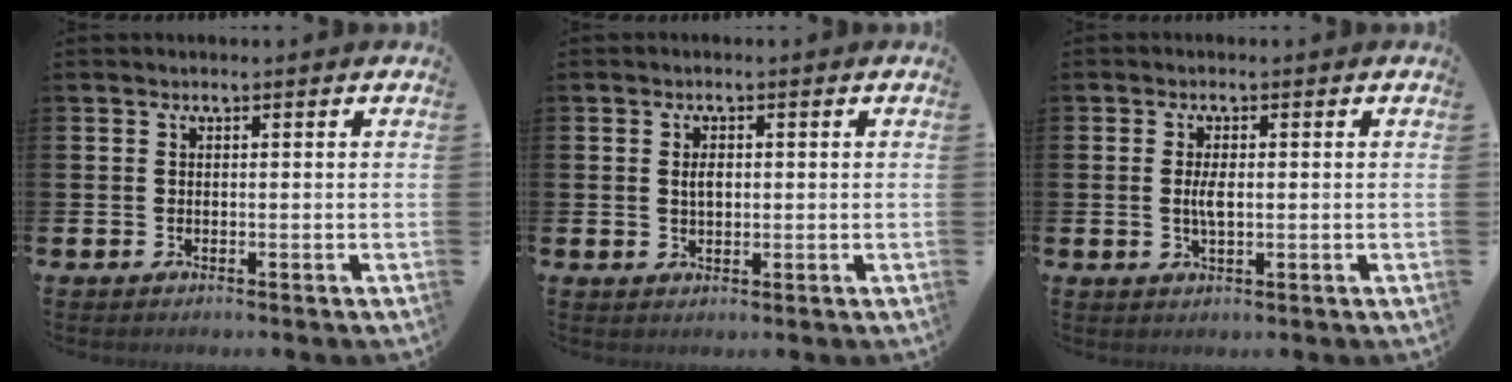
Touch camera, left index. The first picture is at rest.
{"total": 2.0, "force": [0.4, 1.1, 1.6], "torque": [-0.013, -0.001, 0.002]}
{"total": 2.8, "force": [0.2, 1.1, 2.6], "torque": [-0.046, 0.002, 0.001]}